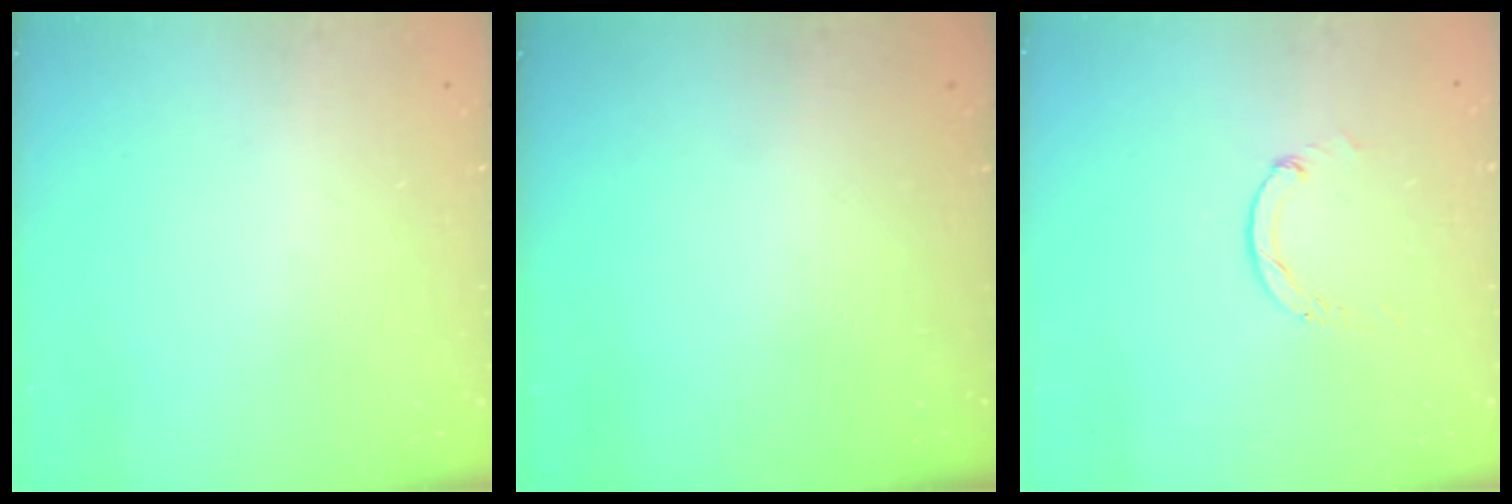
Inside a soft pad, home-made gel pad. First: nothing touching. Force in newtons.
{"total": 0.0}
{"total": 1.2, "press": 1.2, "slide": 0.3}